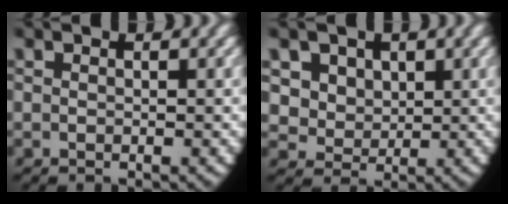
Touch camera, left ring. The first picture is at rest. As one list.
[{"total": 8.2, "force": [1.1, 7.5, 3.1], "torque": [-0.101, -0.024, 0.021]}]